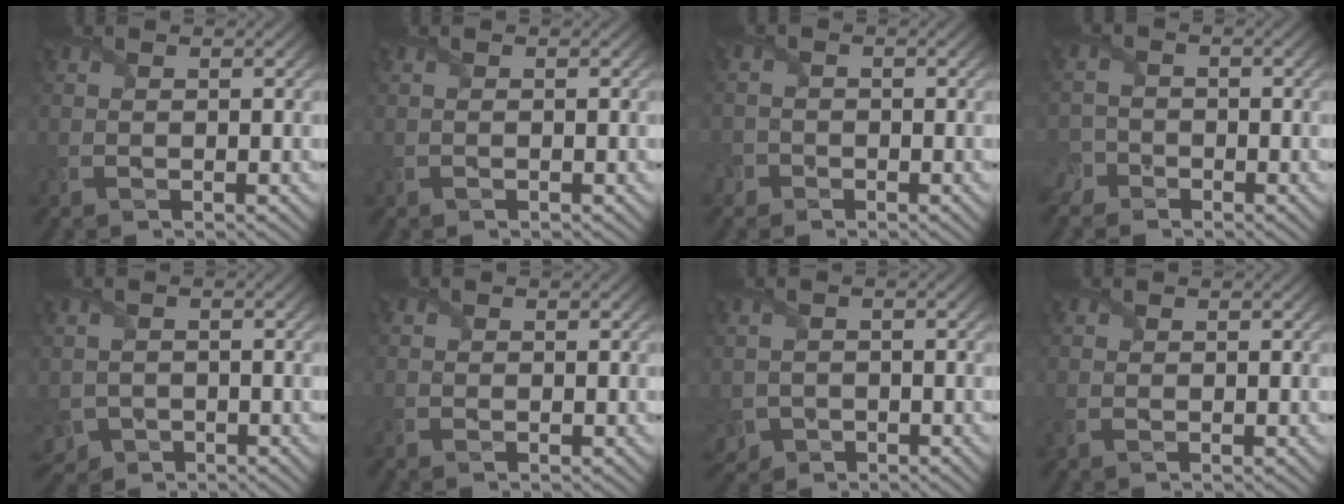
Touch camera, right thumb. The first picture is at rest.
{"total": 0.0}
{"total": 2.8, "force": [-1.3, 2.4, 0.3], "torque": [-0.011, -0.004, -0.038]}
{"total": 3.6, "force": [-2.7, 2.3, 0.6], "torque": [-0.011, 0.001, -0.062]}
{"total": 3.7, "force": [-1.6, 3.0, 1.4], "torque": [-0.043, -0.018, -0.032]}
{"total": 1.0, "force": [-0.3, 0.9, 0.2], "torque": [-0.004, -0.007, -0.006]}
{"total": 3.4, "force": [-1.5, 2.8, 1.1], "torque": [-0.035, -0.015, -0.032]}
{"total": 1.7, "force": [0.1, 1.4, 0.9], "torque": [-0.025, -0.002, 0.001]}